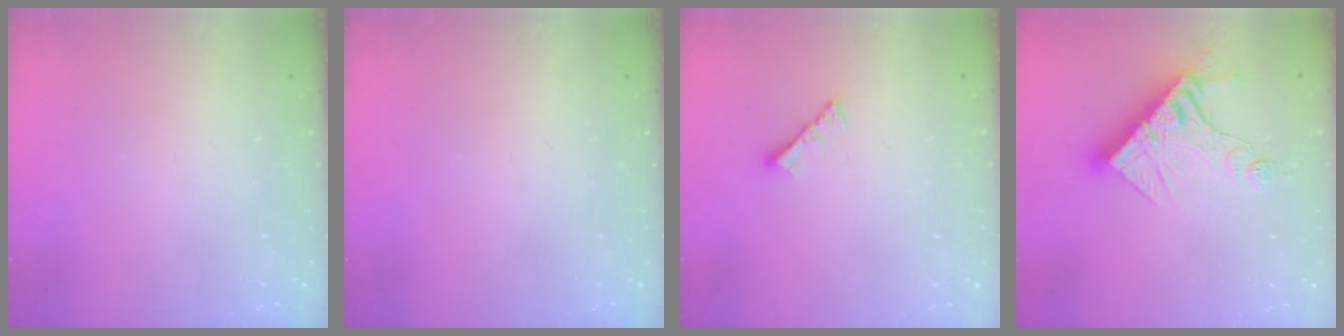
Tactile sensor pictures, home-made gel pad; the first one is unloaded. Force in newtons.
{"total": 0.0}
{"total": 2.8, "press": 2.7, "slide": 0.6}
{"total": 14.0, "press": 13.9, "slide": 1.7}